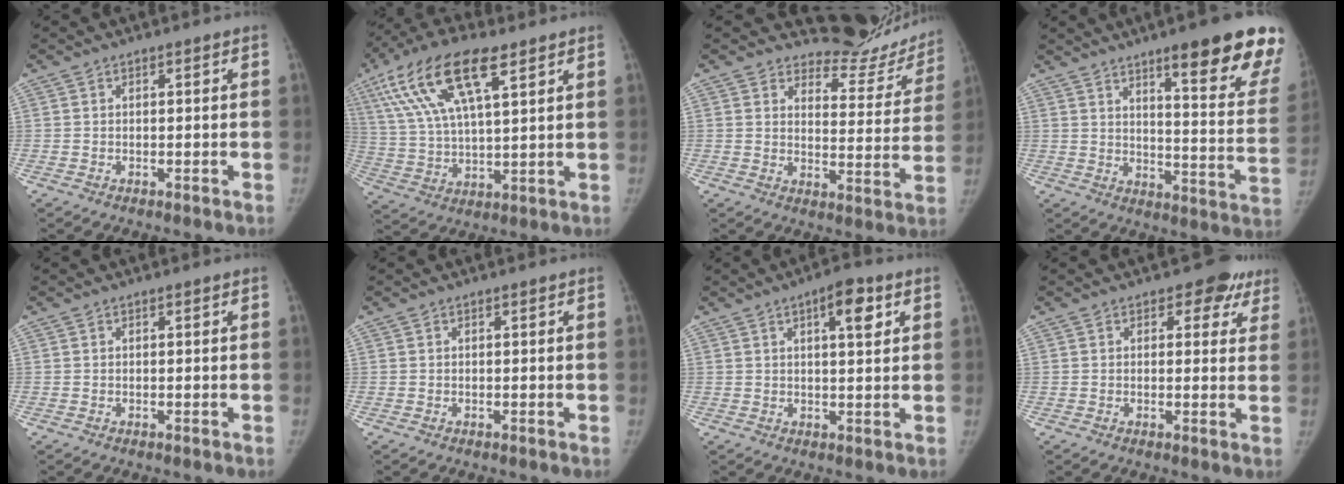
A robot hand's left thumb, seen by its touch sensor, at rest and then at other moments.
{"total": 18.4, "force": [9.0, 6.7, 14.6], "torque": [-0.284, -0.001, 0.167]}
{"total": 14.2, "force": [13.5, 4.4, 1.0], "torque": [0.039, -0.133, 0.152]}
{"total": 20.8, "force": [13.3, 3.0, 15.7], "torque": [-0.179, -0.072, 0.177]}
{"total": 0.0}
{"total": 0.0}
{"total": 6.3, "force": [2.7, 2.2, 5.3], "torque": [-0.063, -0.007, 0.034]}
{"total": 5.8, "force": [3.6, 3.9, 2.3], "torque": [0.014, -0.013, 0.031]}